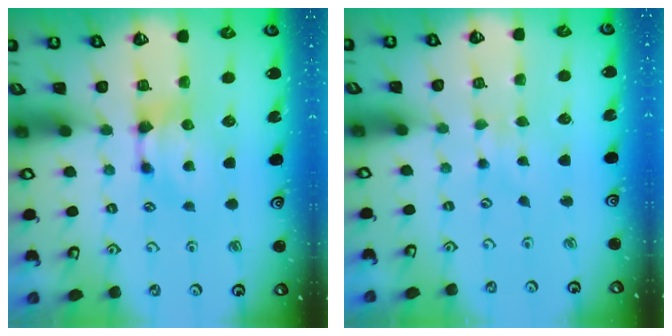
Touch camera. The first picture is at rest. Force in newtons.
{"total": 3.4, "press": 3.4, "slide": 0.5}